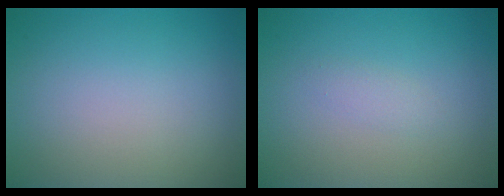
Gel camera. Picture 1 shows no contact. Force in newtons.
{"total": 0.9, "press": 0.9, "slide": 0.0}